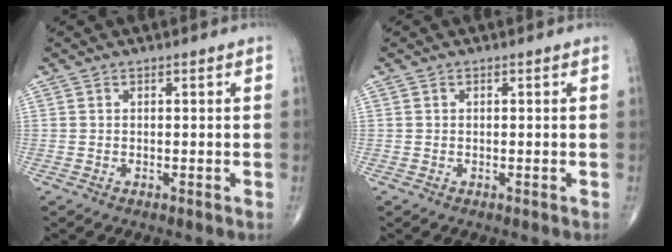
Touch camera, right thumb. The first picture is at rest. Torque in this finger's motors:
{"motor_torque": [-0.14, 0.32, 0.20, 0.07, 0.02]}